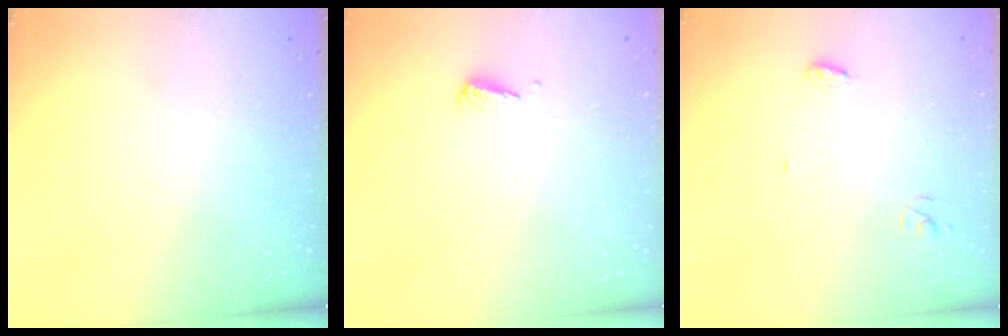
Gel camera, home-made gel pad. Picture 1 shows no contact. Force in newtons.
{"total": 2.9, "press": 2.9, "slide": 0.4}
{"total": 3.6, "press": 3.6, "slide": 0.3}